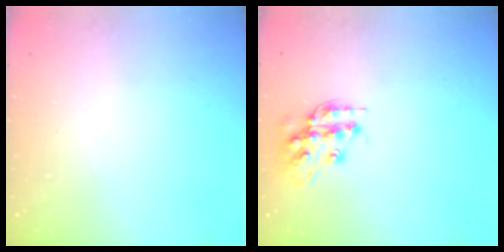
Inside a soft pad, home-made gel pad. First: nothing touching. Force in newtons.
{"total": 14.2, "press": 14.2, "slide": 0.9}